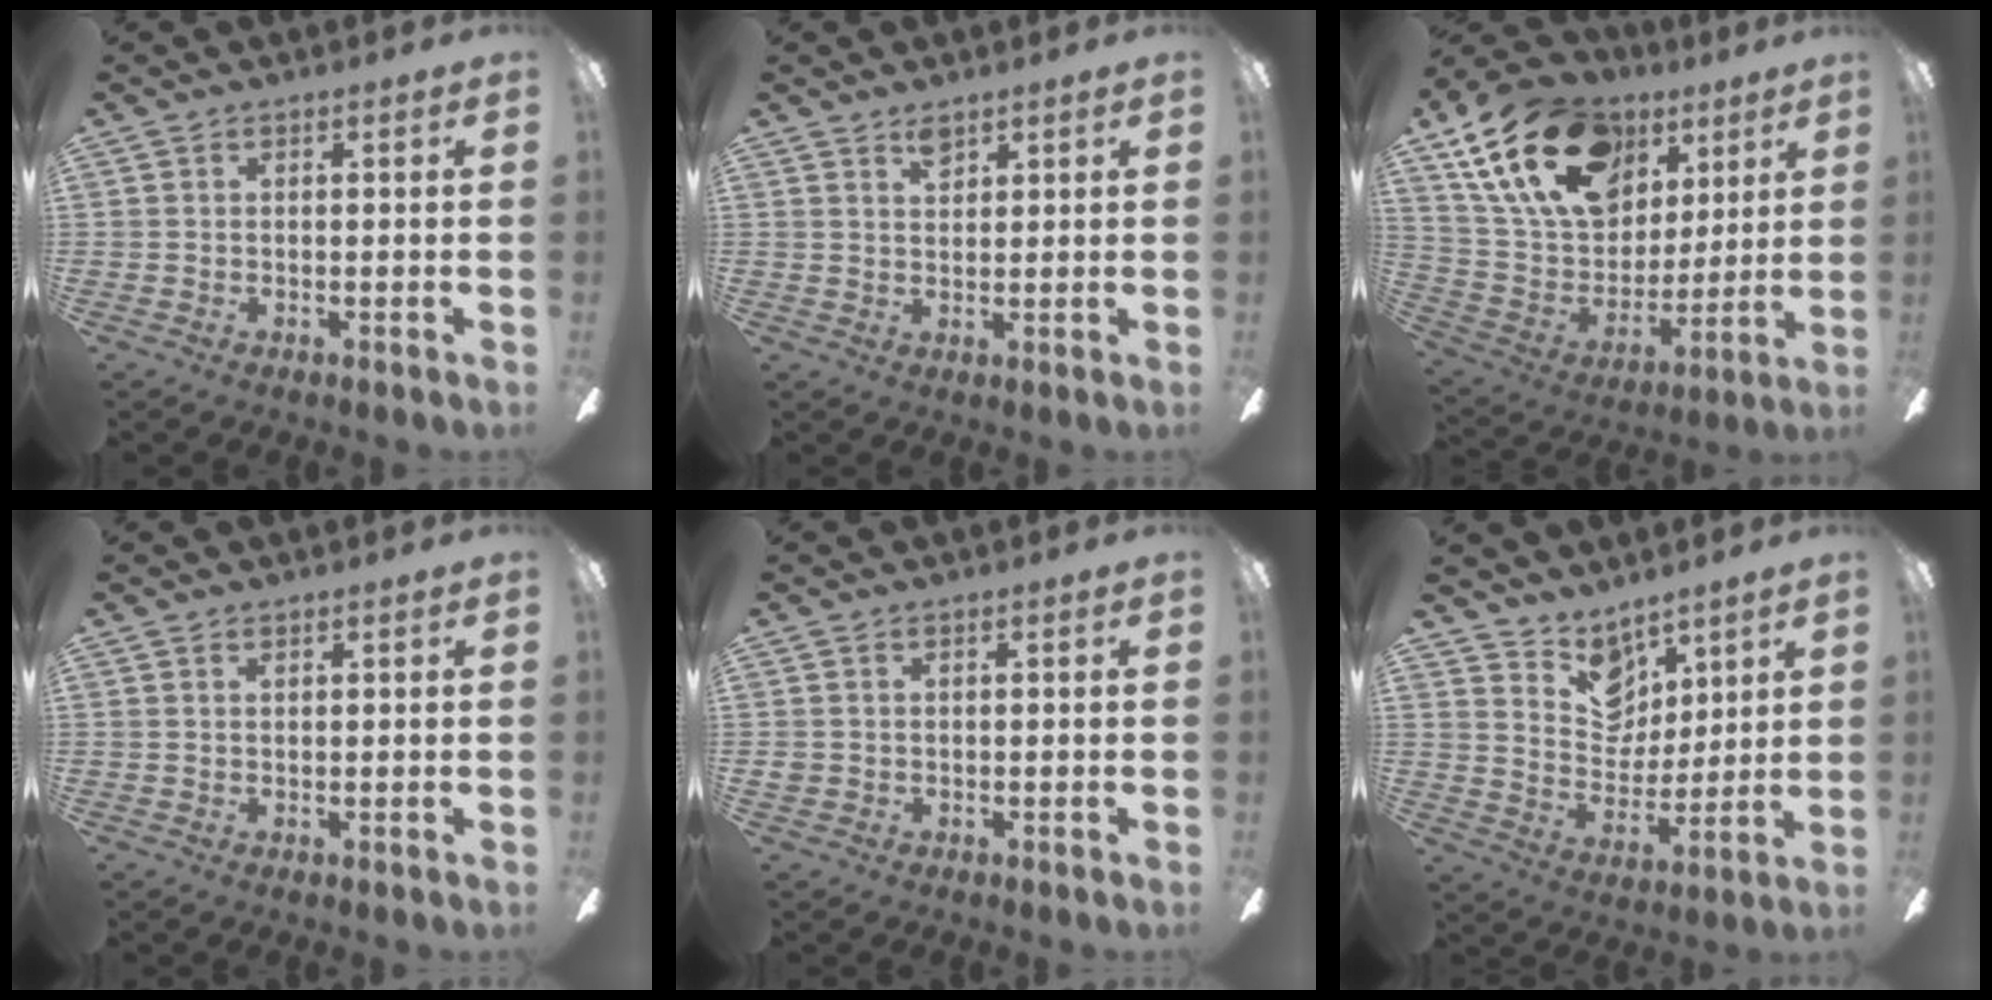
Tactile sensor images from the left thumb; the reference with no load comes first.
{"total": 3.1, "force": [2.4, 1.4, 1.4], "torque": [-0.015, -0.006, 0.041]}
{"total": 24.0, "force": [12.6, 15.5, 13.3], "torque": [-0.234, -0.042, 0.229]}
{"total": 0.8, "force": [0.5, 0.5, 0.4], "torque": [-0.009, 0.001, 0.009]}
{"total": 1.2, "force": [0.1, 1.2, 0.5], "torque": [-0.009, 0.004, 0.000]}
{"total": 10.1, "force": [7.2, 6.6, 2.4], "torque": [-0.043, -0.051, 0.141]}